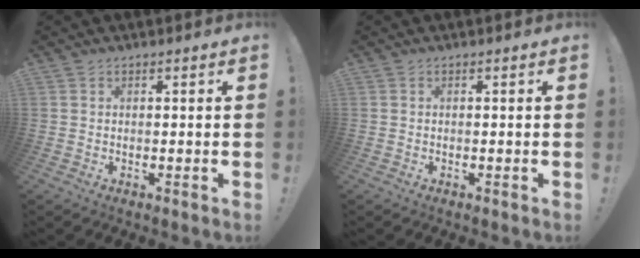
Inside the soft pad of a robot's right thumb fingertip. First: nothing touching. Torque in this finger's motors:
{"motor_torque": [-0.25, 0.12, 0.17, -0.06, 0.01]}